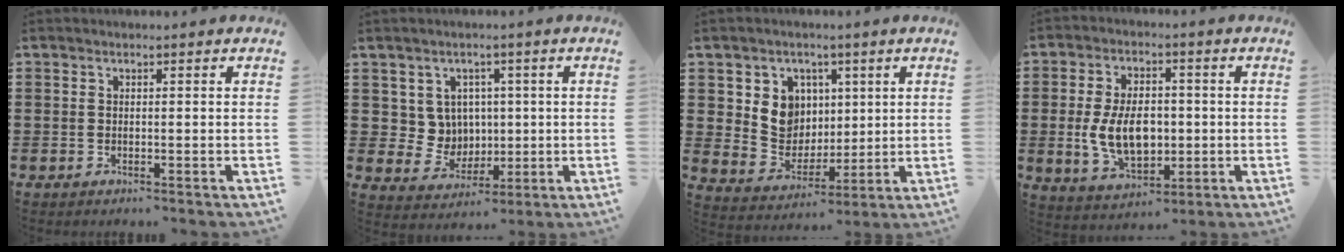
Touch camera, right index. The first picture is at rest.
{"total": 5.6, "force": [1.8, 5.2, 1.0], "torque": [-0.040, 0.002, 0.035]}
{"total": 8.1, "force": [2.5, 7.4, 2.4], "torque": [-0.061, 0.000, 0.046]}
{"total": 9.1, "force": [-0.8, 5.7, 7.1], "torque": [-0.140, 0.001, -0.020]}